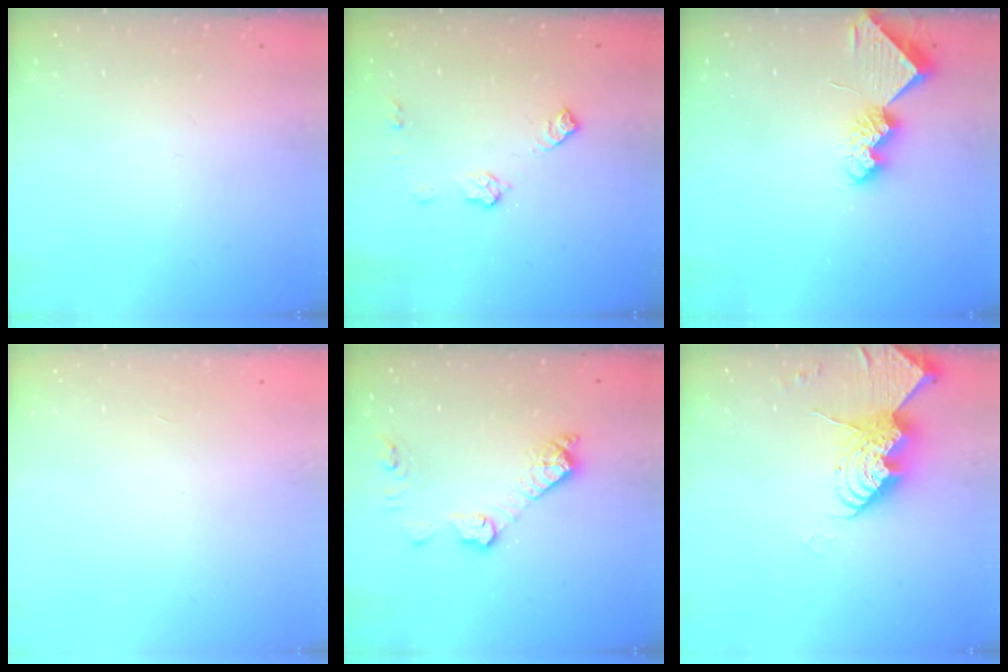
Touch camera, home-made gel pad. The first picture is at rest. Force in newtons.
{"total": 7.7, "press": 7.7, "slide": 0.2}
{"total": 7.8, "press": 7.8, "slide": 0.9}
{"total": 0.0}
{"total": 10.9, "press": 10.9, "slide": 0.7}
{"total": 14.5, "press": 14.4, "slide": 1.4}